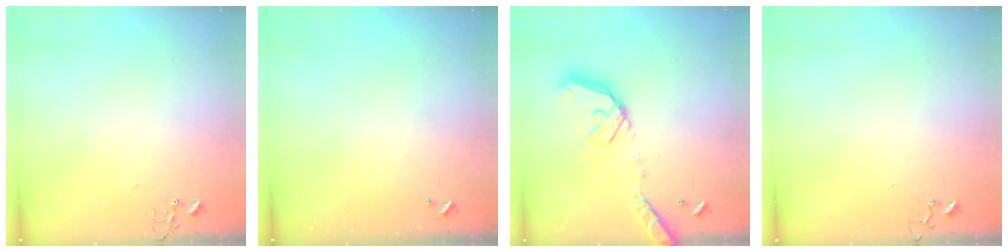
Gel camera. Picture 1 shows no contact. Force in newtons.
{"total": 0.0}
{"total": 19.5, "press": 19.2, "slide": 3.4}
{"total": 3.8, "press": 3.7, "slide": 0.3}